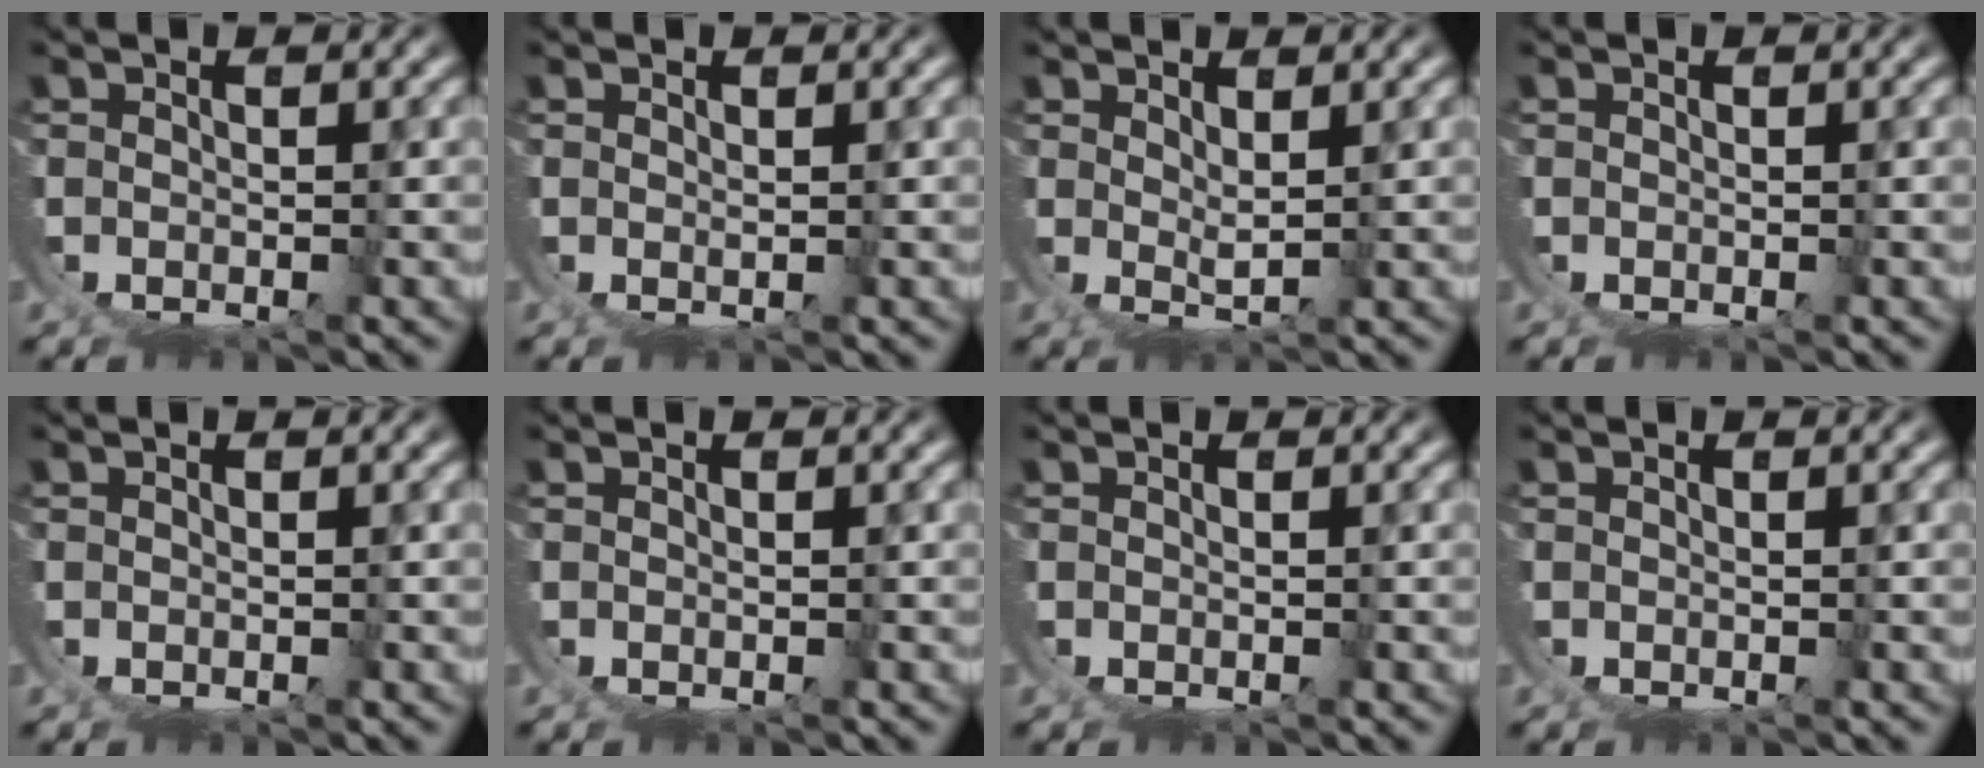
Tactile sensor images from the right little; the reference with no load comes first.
{"total": 1.3, "force": [0.8, -0.9, 0.5], "torque": [-0.006, -0.001, 0.016]}
{"total": 2.3, "force": [1.3, -1.2, 1.5], "torque": [-0.012, -0.013, 0.029]}
{"total": 0.0}
{"total": 0.0}
{"total": 0.0}
{"total": 0.0}
{"total": 0.0}